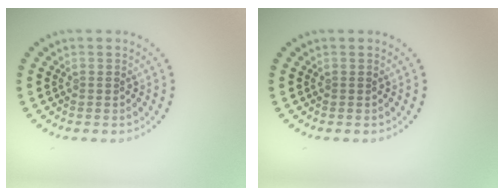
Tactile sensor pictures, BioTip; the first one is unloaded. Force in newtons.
{"total": 0.0}